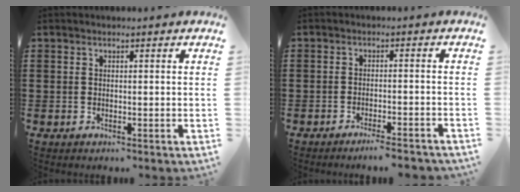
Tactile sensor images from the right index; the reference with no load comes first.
{"total": 2.8, "force": [-2.5, -0.2, 1.3], "torque": [-0.021, -0.001, -0.049]}